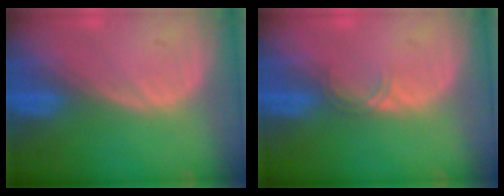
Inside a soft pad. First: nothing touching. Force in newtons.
{"total": 1.4, "press": 1.4, "slide": 0.2}